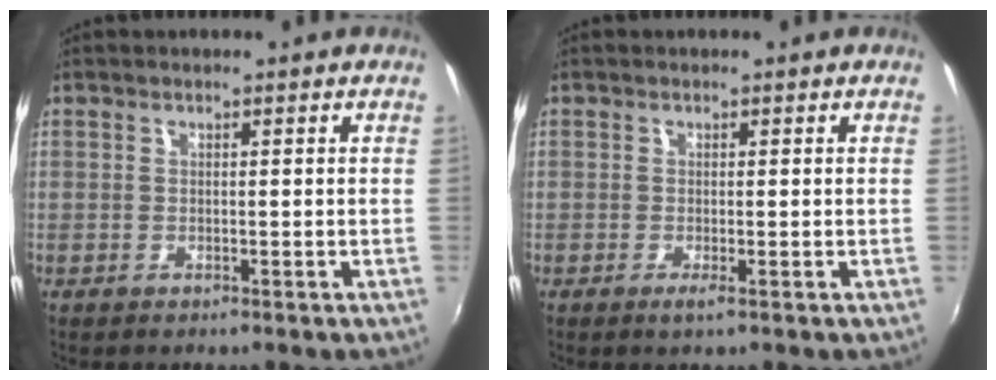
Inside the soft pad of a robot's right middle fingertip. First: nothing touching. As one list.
[{"total": 1.0, "force": [-0.3, -0.3, 0.9], "torque": [-0.018, -0.003, -0.006]}]